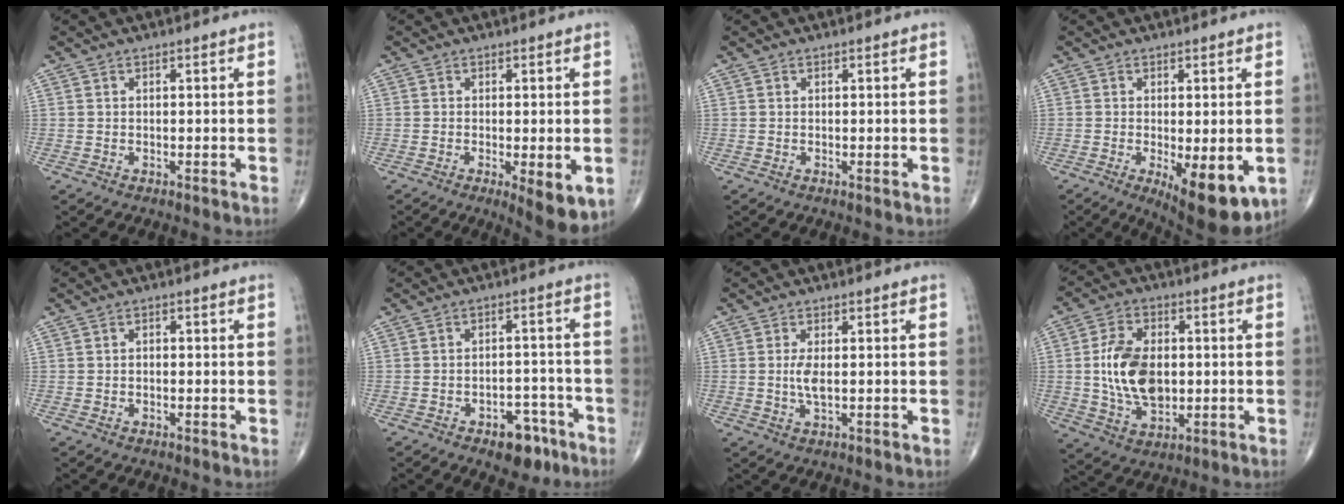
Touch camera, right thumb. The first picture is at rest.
{"total": 6.9, "force": [-2.0, 2.1, 6.2], "torque": [-0.087, -0.020, -0.026]}
{"total": 0.0}
{"total": 11.0, "force": [-3.3, 4.0, 9.7], "torque": [-0.127, -0.022, -0.037]}
{"total": 0.9, "force": [-0.1, 0.6, 0.6], "torque": [-0.005, 0.005, -0.005]}
{"total": 7.6, "force": [-4.5, 4.3, 4.3], "torque": [-0.030, 0.035, -0.059]}
{"total": 2.9, "force": [0.1, 0.9, 2.8], "torque": [-0.061, -0.008, 0.002]}
{"total": 12.9, "force": [0.2, 8.0, 10.1], "torque": [-0.172, -0.001, 0.010]}